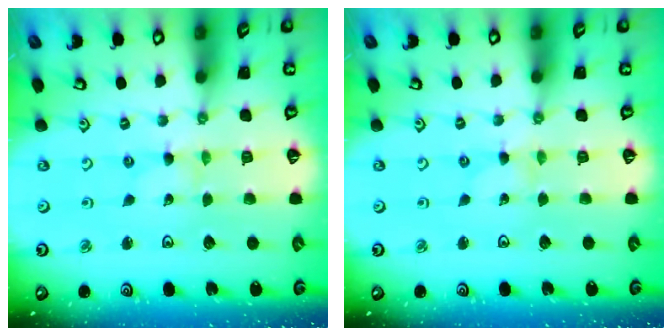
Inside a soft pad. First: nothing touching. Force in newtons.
{"total": 0.0}